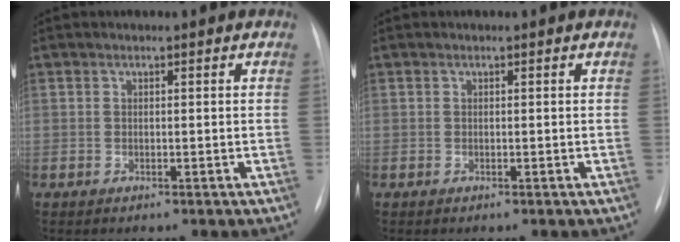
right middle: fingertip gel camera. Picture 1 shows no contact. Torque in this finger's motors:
{"motor_torque": [-0.50, -0.23, -0.02, 0.00]}